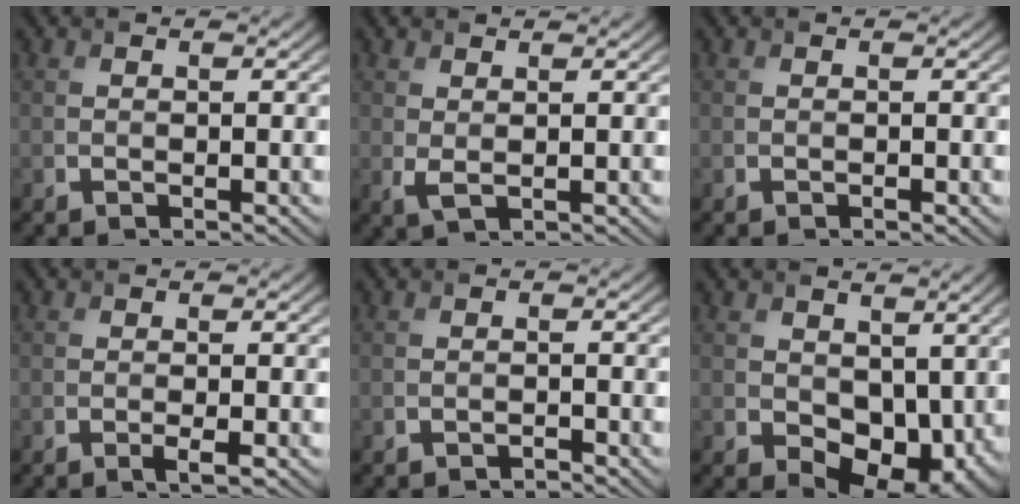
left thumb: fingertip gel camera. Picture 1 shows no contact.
{"total": 1.6, "force": [0.8, 0.6, 1.3], "torque": [-0.037, -0.002, 0.018]}
{"total": 0.0}
{"total": 1.1, "force": [-0.3, 0.1, 1.1], "torque": [-0.021, -0.005, -0.008]}
{"total": 0.6, "force": [-0.6, -0.1, 0.0], "torque": [0.004, 0.002, -0.011]}
{"total": 8.3, "force": [0.8, 5.9, 5.8], "torque": [-0.103, -0.029, 0.024]}